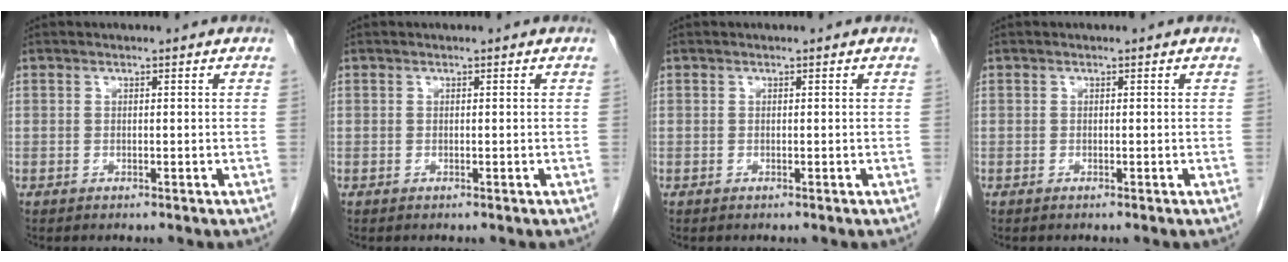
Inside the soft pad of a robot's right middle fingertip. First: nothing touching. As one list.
[{"total": 0.0}, {"total": 0.0}, {"total": 0.0}]